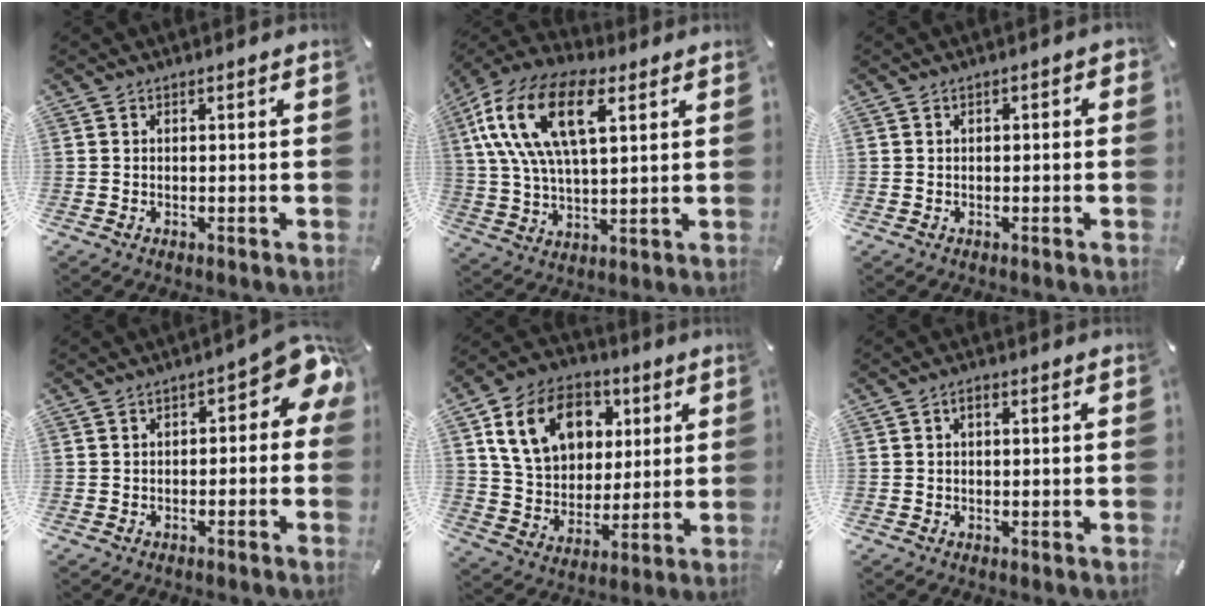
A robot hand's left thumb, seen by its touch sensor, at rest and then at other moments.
{"total": 18.7, "force": [7.8, 9.4, 14.2], "torque": [-0.320, -0.006, 0.132]}
{"total": 1.5, "force": [-0.3, 0.9, 1.2], "torque": [-0.020, 0.005, -0.007]}
{"total": 7.6, "force": [1.6, 3.6, 6.6], "torque": [-0.085, -0.015, 0.022]}
{"total": 16.8, "force": [6.1, 13.0, 8.8], "torque": [-0.167, 0.001, 0.120]}
{"total": 1.6, "force": [0.3, 0.8, 1.3], "torque": [-0.027, 0.006, 0.004]}